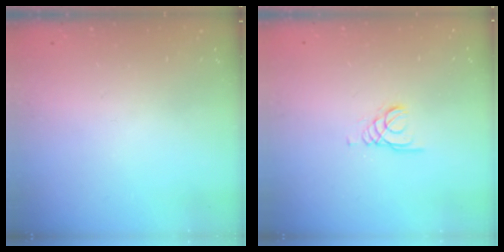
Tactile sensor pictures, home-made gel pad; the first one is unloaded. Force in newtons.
{"total": 1.3, "press": 1.3, "slide": 0.1}